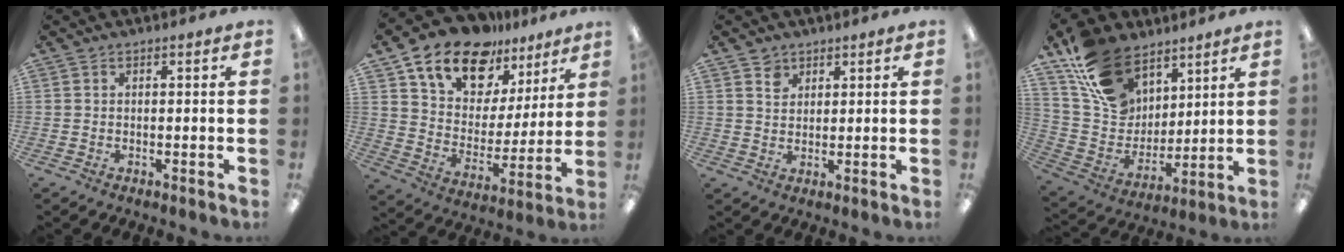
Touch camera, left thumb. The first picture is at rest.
{"total": 17.0, "force": [12.5, 9.6, 6.6], "torque": [-0.130, -0.079, 0.228]}
{"total": 3.0, "force": [2.1, 2.1, 0.4], "torque": [0.003, -0.007, 0.038]}
{"total": 18.7, "force": [12.1, 11.8, 7.9], "torque": [-0.163, -0.059, 0.235]}